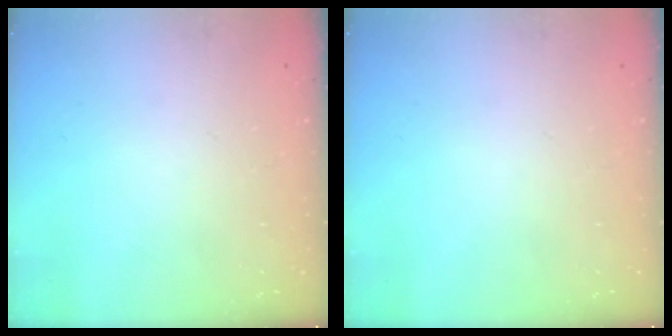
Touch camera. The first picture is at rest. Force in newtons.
{"total": 0.0}